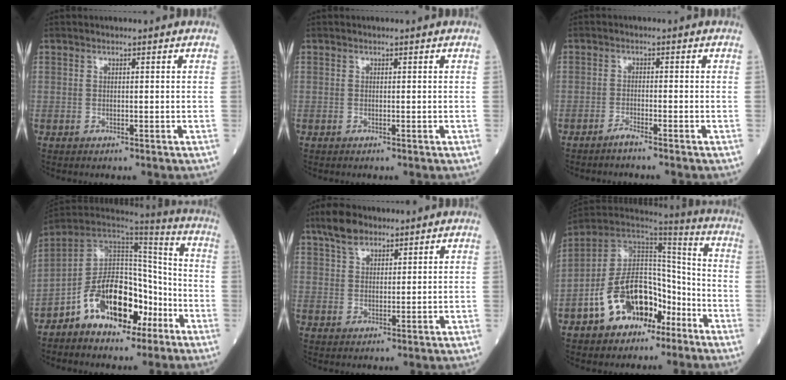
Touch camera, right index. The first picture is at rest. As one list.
[{"total": 0.0}, {"total": 1.6, "force": [-1.5, -0.3, 0.5], "torque": [-0.014, 0.001, -0.031]}, {"total": 14.3, "force": [-6.8, 7.6, 10.0], "torque": [-0.177, 0.022, -0.116]}, {"total": 4.9, "force": [3.8, 2.3, 2.2], "torque": [-0.049, 0.015, 0.073]}, {"total": 15.4, "force": [-7.4, 8.8, 10.2], "torque": [-0.192, 0.024, -0.126]}]